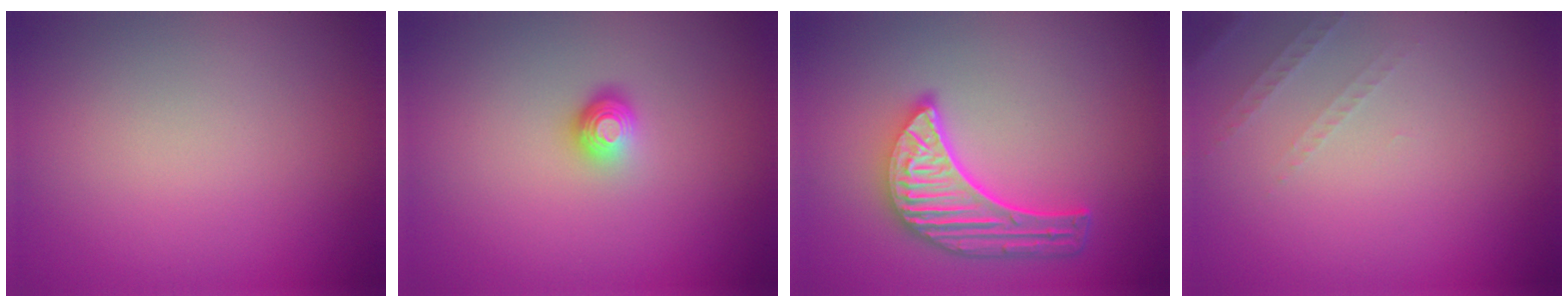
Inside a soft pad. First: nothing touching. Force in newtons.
{"total": 1.8, "press": 1.2, "slide": 1.4}
{"total": 5.6, "press": 4.4, "slide": 3.6}
{"total": 1.3, "press": 1.2, "slide": 0.4}